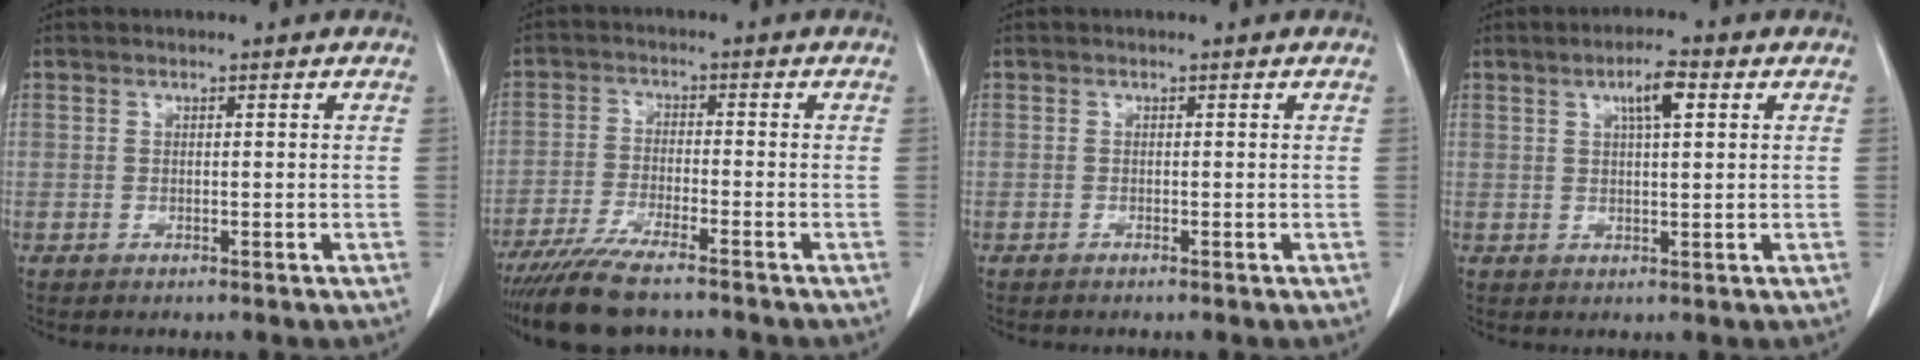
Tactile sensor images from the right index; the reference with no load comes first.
{"total": 9.6, "force": [-8.0, 1.1, 5.2], "torque": [-0.093, -0.027, -0.137]}
{"total": 0.0}
{"total": 4.4, "force": [1.8, 0.8, 4.0], "torque": [-0.072, 0.005, 0.032]}